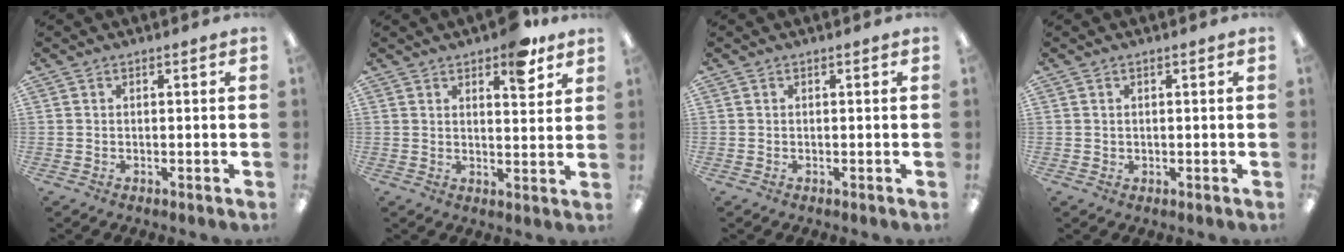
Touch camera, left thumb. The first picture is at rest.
{"total": 8.2, "force": [5.5, 3.5, 5.0], "torque": [-0.048, -0.030, 0.088]}
{"total": 0.0}
{"total": 0.7, "force": [0.3, 0.6, 0.0], "torque": [0.000, 0.004, 0.006]}